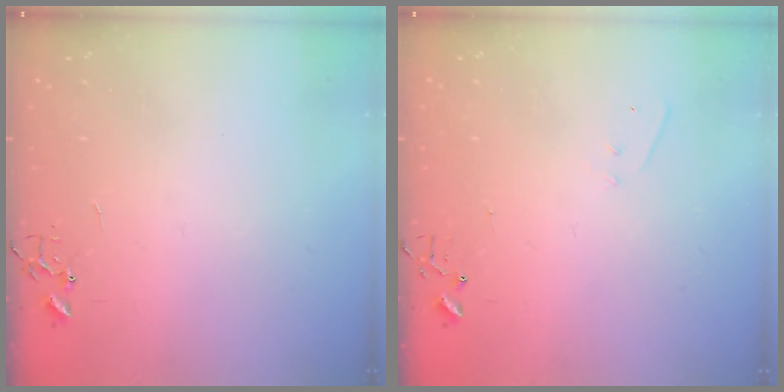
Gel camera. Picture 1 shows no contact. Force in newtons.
{"total": 4.2, "press": 4.1, "slide": 0.6}